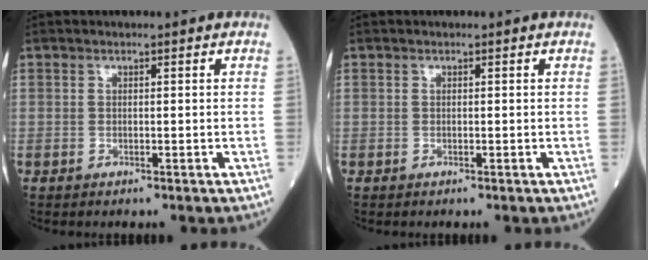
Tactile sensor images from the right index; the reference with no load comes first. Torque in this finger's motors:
{"motor_torque": [0.00, 0.00, -0.02, -0.01]}